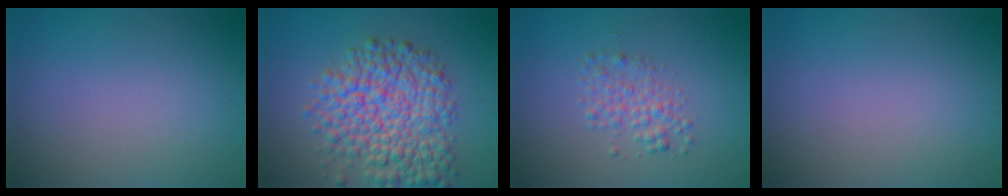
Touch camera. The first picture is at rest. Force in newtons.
{"total": 8.4, "press": 8.4, "slide": 0.3}
{"total": 2.3, "press": 2.3, "slide": 0.1}
{"total": 0.0}